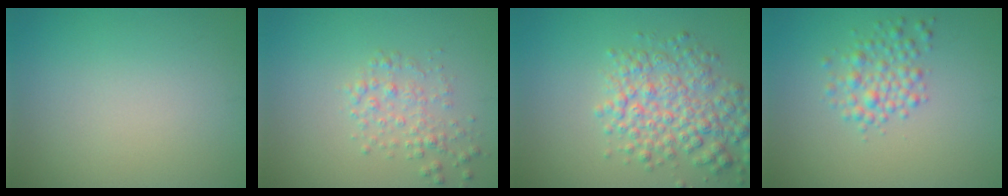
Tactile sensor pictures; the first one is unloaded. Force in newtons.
{"total": 2.1, "press": 2.1, "slide": 0.1}
{"total": 5.4, "press": 5.4, "slide": 0.2}
{"total": 2.6, "press": 2.6, "slide": 0.1}